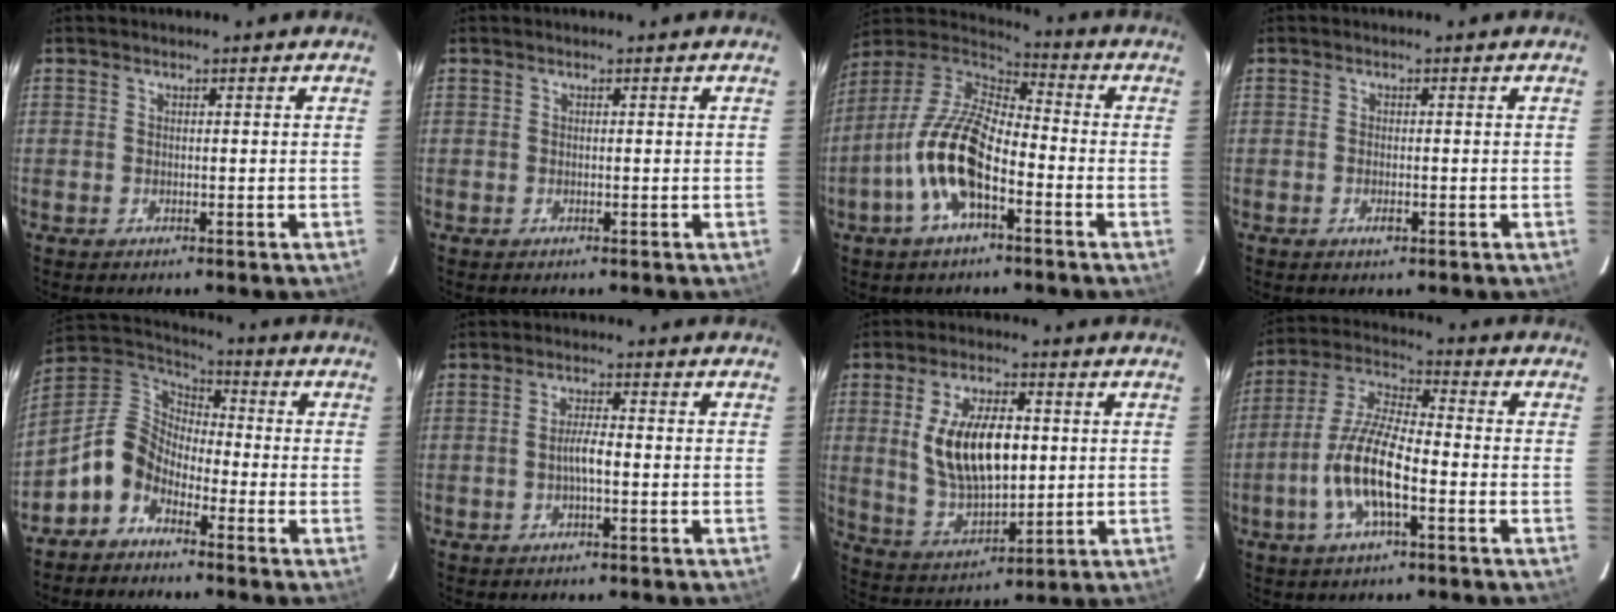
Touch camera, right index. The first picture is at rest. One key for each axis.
{"total": 0.0}
{"total": 15.3, "fx": -5.6, "fy": 6.3, "fz": 12.8, "tx": -0.263, "ty": 0.000, "tz": -0.115}
{"total": 1.4, "fx": -0.7, "fy": 0.7, "fz": 1.1, "tx": -0.021, "ty": -0.001, "tz": -0.012}
{"total": 10.2, "fx": -5.9, "fy": 6.9, "fz": 4.7, "tx": -0.108, "ty": 0.031, "tz": -0.129}
{"total": 3.0, "fx": -0.8, "fy": 0.4, "fz": 2.9, "tx": -0.055, "ty": 0.003, "tz": -0.015}
{"total": 14.8, "fx": 1.9, "fy": 7.2, "fz": 12.8, "tx": -0.245, "ty": -0.001, "tz": 0.050}
{"total": 12.6, "fx": -4.2, "fy": 3.7, "fz": 11.3, "tx": -0.238, "ty": -0.001, "tz": -0.082}